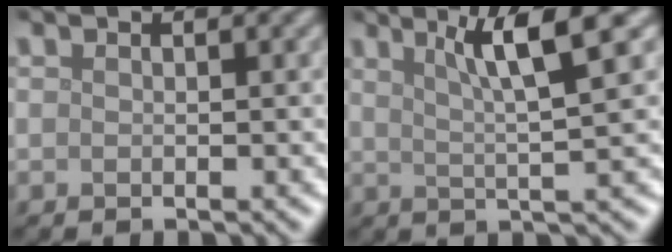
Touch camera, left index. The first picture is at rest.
{"total": 5.8, "force": [2.8, 0.6, 5.0], "torque": [-0.080, 0.006, 0.048]}